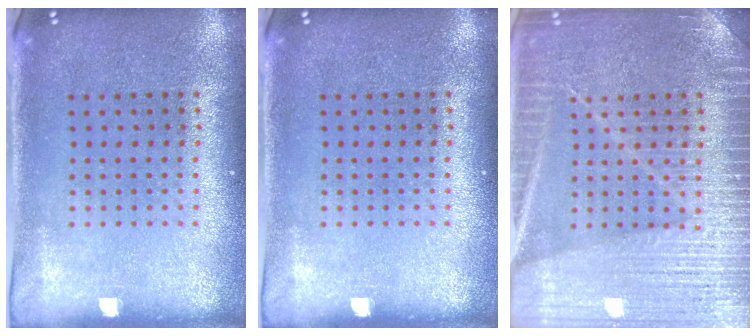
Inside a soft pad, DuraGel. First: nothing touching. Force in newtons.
{"total": 0.0}
{"total": 6.5, "press": 6.4, "slide": 0.8}